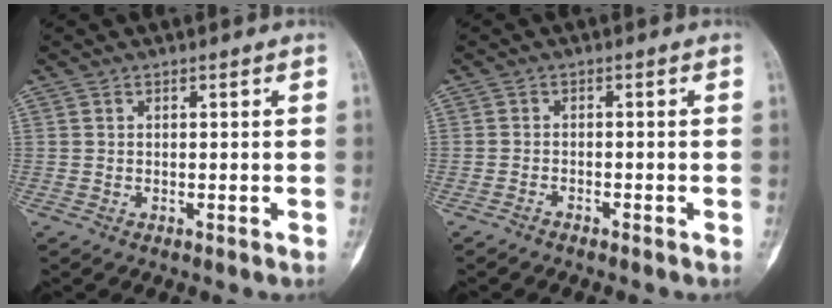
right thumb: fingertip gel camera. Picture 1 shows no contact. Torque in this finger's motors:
{"motor_torque": [-0.38, -0.12, -0.11, 0.14, -0.01]}